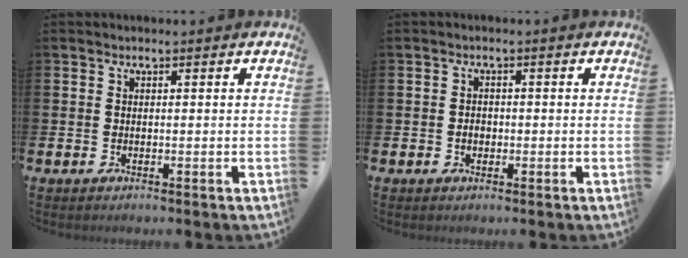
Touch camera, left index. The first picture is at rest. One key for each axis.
{"total": 1.3, "fx": -0.2, "fy": 1.1, "fz": 0.7, "tx": -0.003, "ty": 0.002, "tz": -0.009}